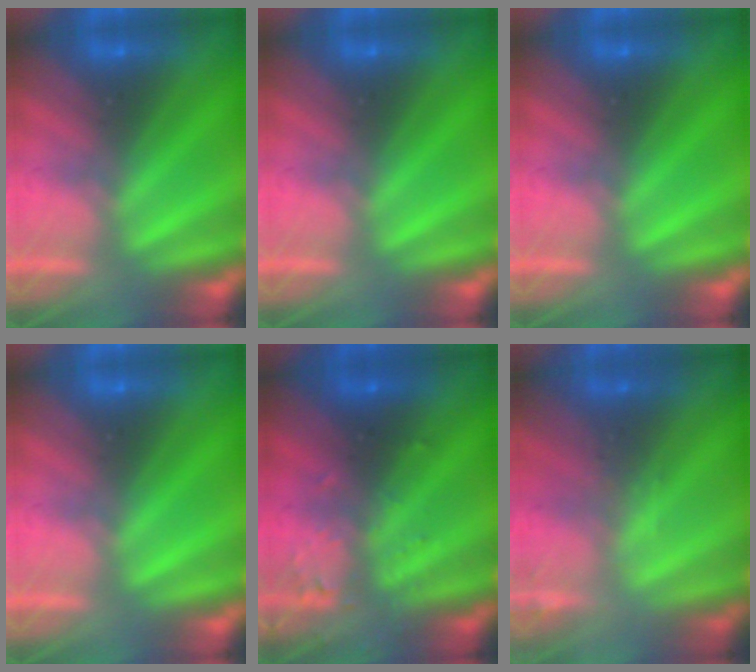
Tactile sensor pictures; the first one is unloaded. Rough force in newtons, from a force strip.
{"total": 0.0}
{"total": 0.0}
{"total": 0.0}
{"total": 3.3}
{"total": 1.9}